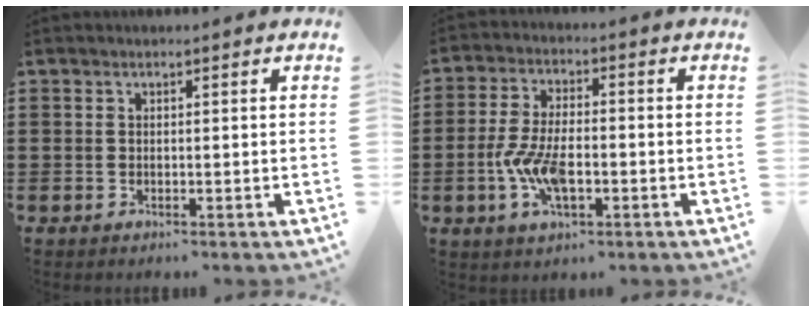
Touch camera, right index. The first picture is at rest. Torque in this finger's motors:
{"motor_torque": [2.14, 0.00, 0.94, 0.21]}